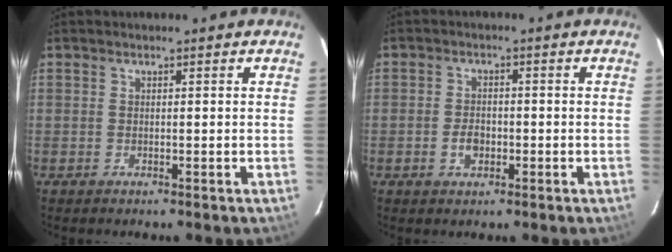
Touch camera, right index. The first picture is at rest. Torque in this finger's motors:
{"motor_torque": [1.06, -0.02, 0.05, 0.02]}